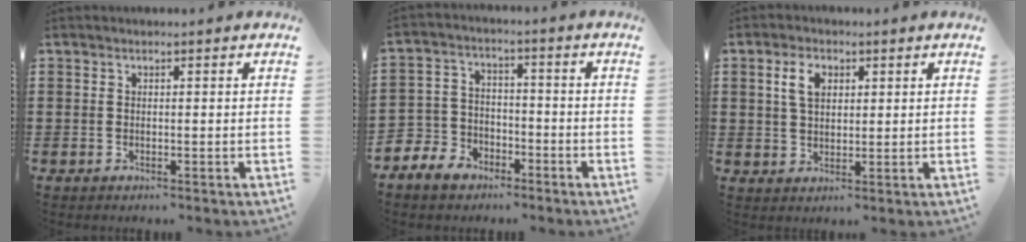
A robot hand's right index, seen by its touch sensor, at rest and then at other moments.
{"total": 5.1, "force": [-3.9, 3.3, 0.6], "torque": [-0.047, 0.005, -0.086]}
{"total": 4.4, "force": [1.5, 2.7, 3.1], "torque": [-0.072, 0.014, 0.025]}